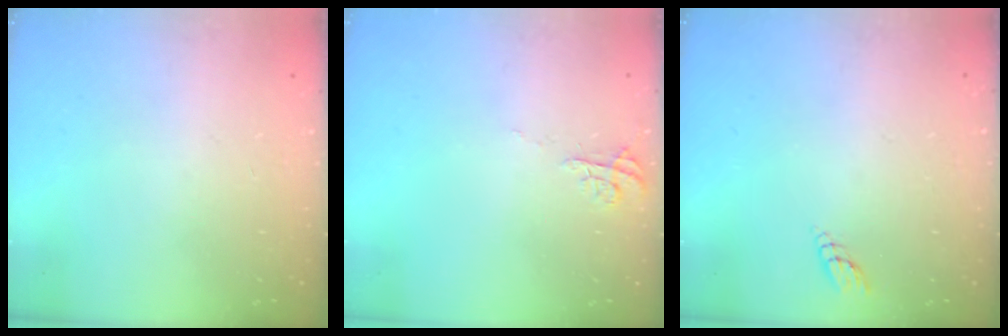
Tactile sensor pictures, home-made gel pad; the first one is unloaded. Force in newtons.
{"total": 5.3, "press": 5.3, "slide": 0.5}
{"total": 2.8, "press": 2.8, "slide": 0.3}